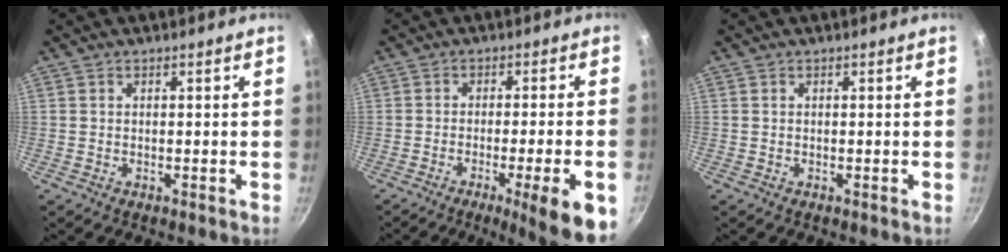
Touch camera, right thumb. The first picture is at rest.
{"total": 11.3, "force": [-4.7, 1.2, 10.2], "torque": [-0.130, 0.015, -0.061]}
{"total": 0.0}